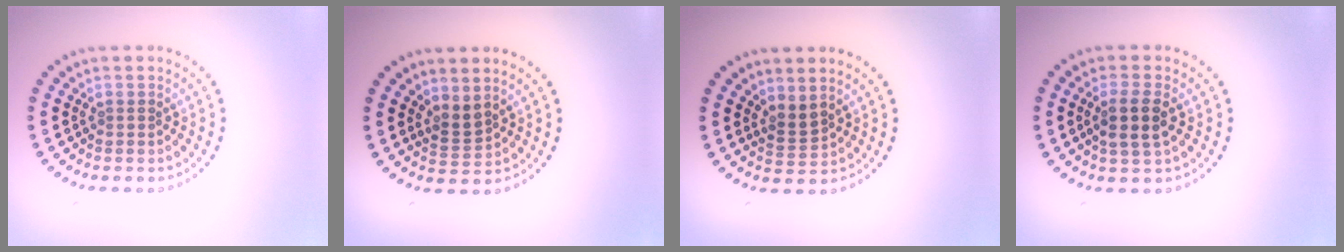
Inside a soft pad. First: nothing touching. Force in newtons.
{"total": 1.7, "press": 1.3, "slide": 1.2}
{"total": 1.8, "press": 1.3, "slide": 1.2}
{"total": 2.9, "press": 2.6, "slide": 1.3}